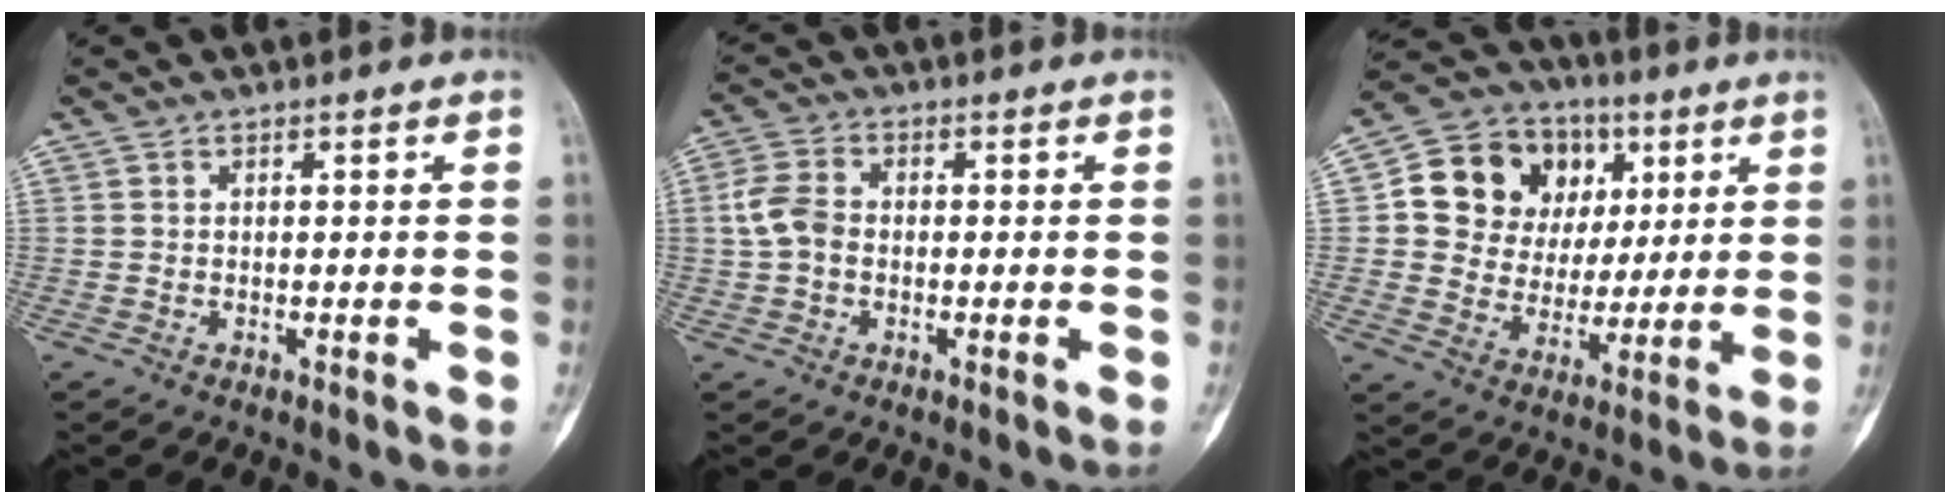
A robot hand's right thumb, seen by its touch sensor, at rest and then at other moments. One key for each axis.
{"total": 5.4, "fx": -0.3, "fy": 4.0, "fz": 3.7, "tx": -0.075, "ty": 0.014, "tz": -0.013}
{"total": 16.6, "fx": 4.7, "fy": 14.0, "fz": 7.6, "tx": -0.085, "ty": 0.014, "tz": 0.086}